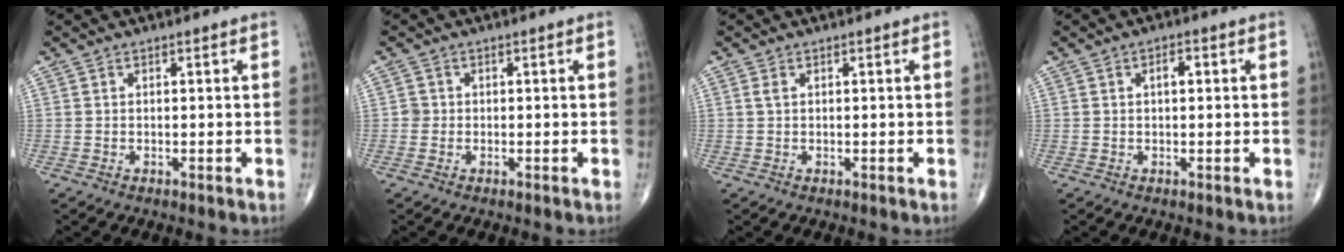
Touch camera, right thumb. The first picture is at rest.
{"total": 1.2, "force": [-0.1, 1.2, 0.1], "torque": [0.006, 0.004, -0.003]}
{"total": 0.9, "force": [0.3, 0.5, 0.7], "torque": [-0.017, 0.007, 0.007]}
{"total": 2.2, "force": [0.5, 1.0, 1.8], "torque": [-0.025, 0.004, 0.005]}